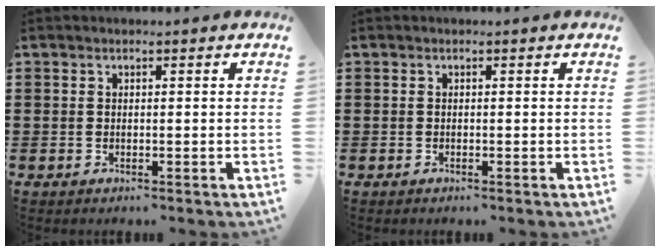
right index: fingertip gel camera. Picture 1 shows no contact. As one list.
[{"total": 0.0}]